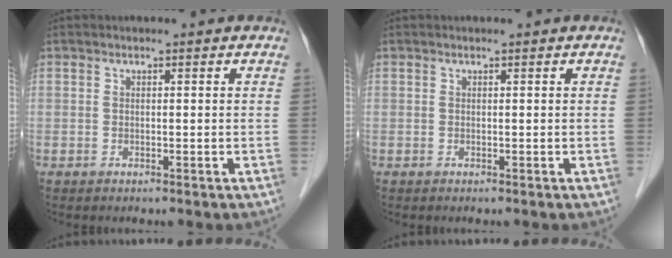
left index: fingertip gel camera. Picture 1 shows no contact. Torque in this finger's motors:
{"motor_torque": [0.00, 0.00, 0.00, 0.00]}